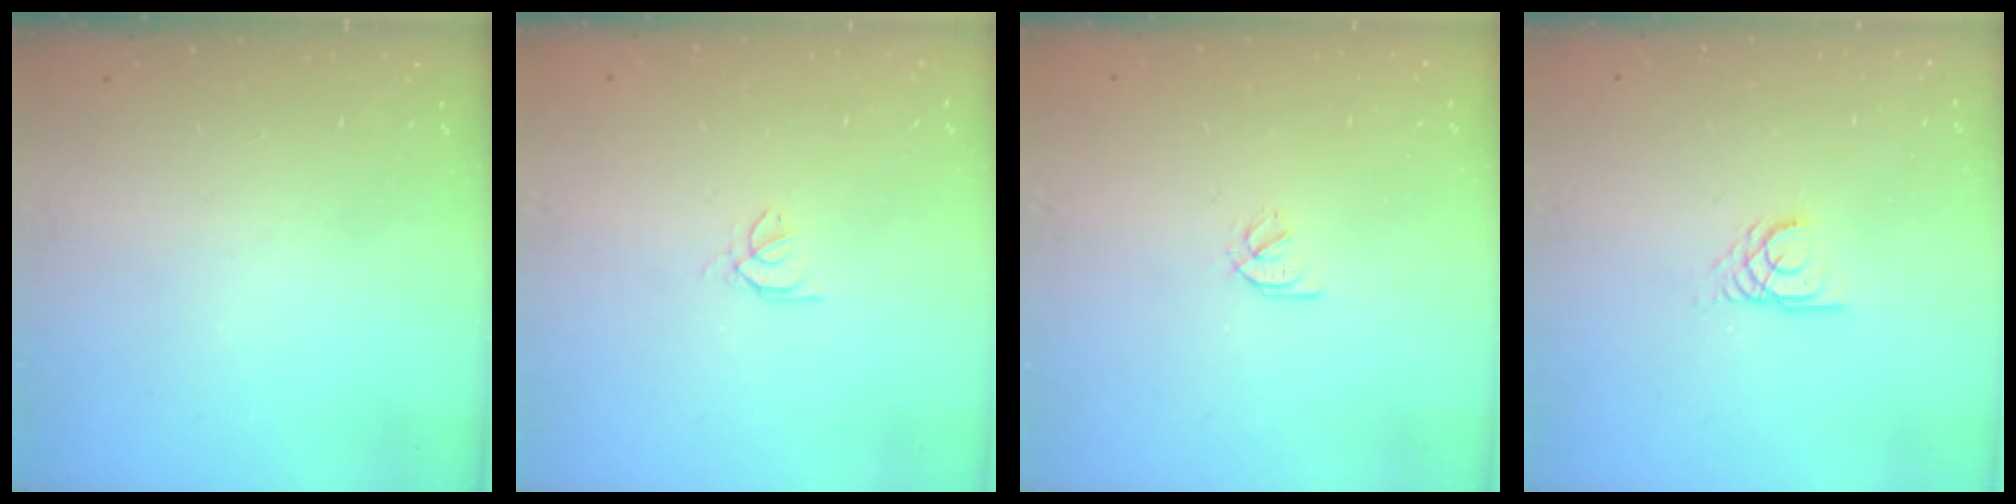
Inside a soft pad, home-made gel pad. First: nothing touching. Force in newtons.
{"total": 0.6, "press": 0.4, "slide": 0.3}
{"total": 2.1, "press": 1.9, "slide": 0.8}
{"total": 2.3, "press": 2.3, "slide": 0.1}